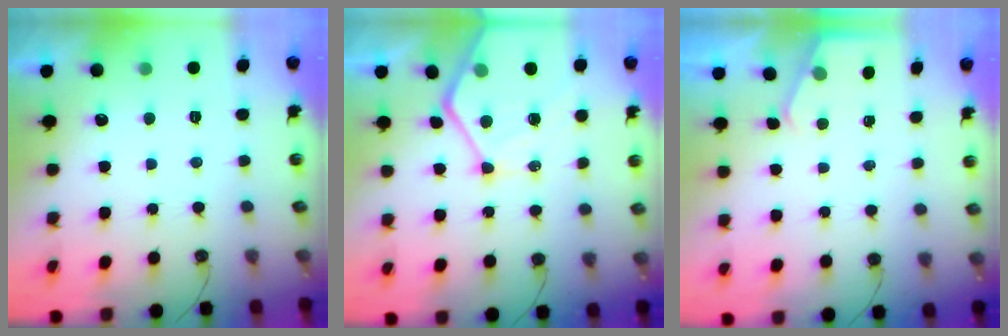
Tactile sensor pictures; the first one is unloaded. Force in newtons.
{"total": 14.0, "press": 13.9, "slide": 1.1}
{"total": 2.4, "press": 2.4, "slide": 0.4}